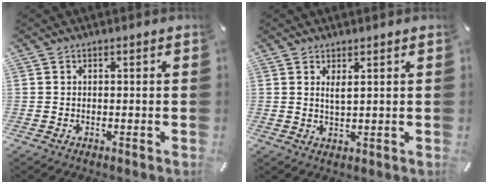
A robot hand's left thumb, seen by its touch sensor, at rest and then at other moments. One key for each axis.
{"total": 2.3, "fx": 1.3, "fy": 0.6, "fz": 1.8, "tx": -0.031, "ty": -0.003, "tz": 0.021}